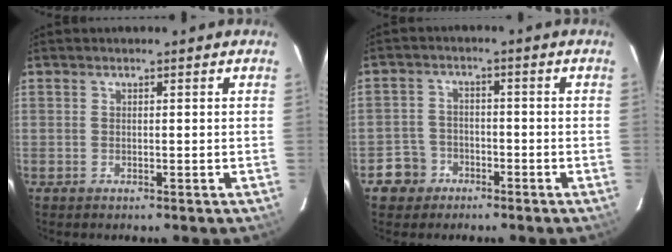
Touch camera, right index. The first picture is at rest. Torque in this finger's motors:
{"motor_torque": [0.04, 0.10, -0.46, -0.21]}